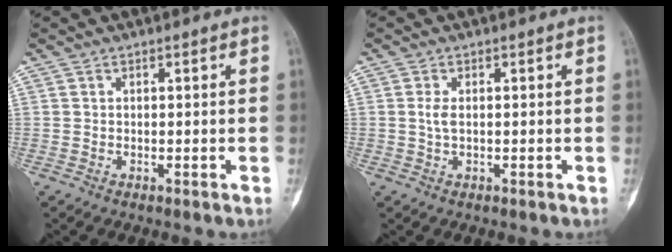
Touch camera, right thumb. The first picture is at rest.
{"total": 1.7, "force": [0.1, 0.9, 1.5], "torque": [-0.034, 0.000, 0.002]}